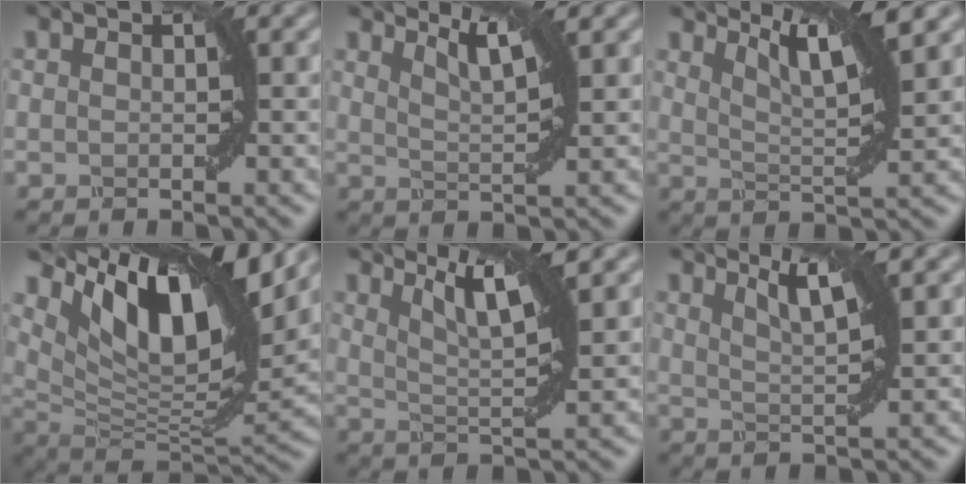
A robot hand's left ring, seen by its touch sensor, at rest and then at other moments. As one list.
[{"total": 3.2, "force": [2.2, 0.7, 2.2], "torque": [-0.036, 0.004, 0.037]}, {"total": 6.0, "force": [4.0, 1.2, 4.4], "torque": [-0.065, 0.009, 0.068]}, {"total": 12.5, "force": [6.7, 4.7, 9.5], "torque": [-0.165, 0.004, 0.129]}, {"total": 5.1, "force": [2.8, 1.1, 4.1], "torque": [-0.065, 0.008, 0.049]}, {"total": 3.2, "force": [1.8, 0.6, 2.6], "torque": [-0.040, 0.005, 0.034]}]